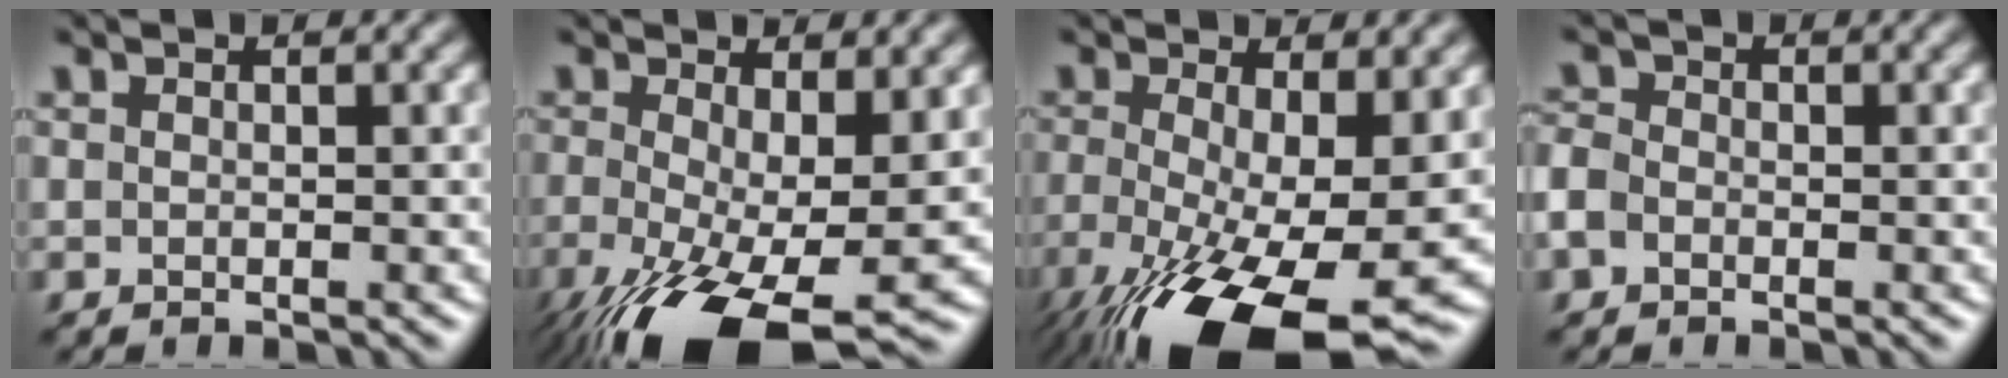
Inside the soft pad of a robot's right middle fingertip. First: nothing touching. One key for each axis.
{"total": 13.2, "fx": -5.0, "fy": 5.2, "fz": 11.1, "tx": -0.214, "ty": -0.044, "tz": -0.074}
{"total": 15.7, "fx": -6.1, "fy": 6.1, "fz": 13.2, "tx": -0.239, "ty": -0.047, "tz": -0.089}
{"total": 2.0, "fx": -0.9, "fy": 1.5, "fz": 1.0, "tx": -0.019, "ty": 0.002, "tz": -0.027}